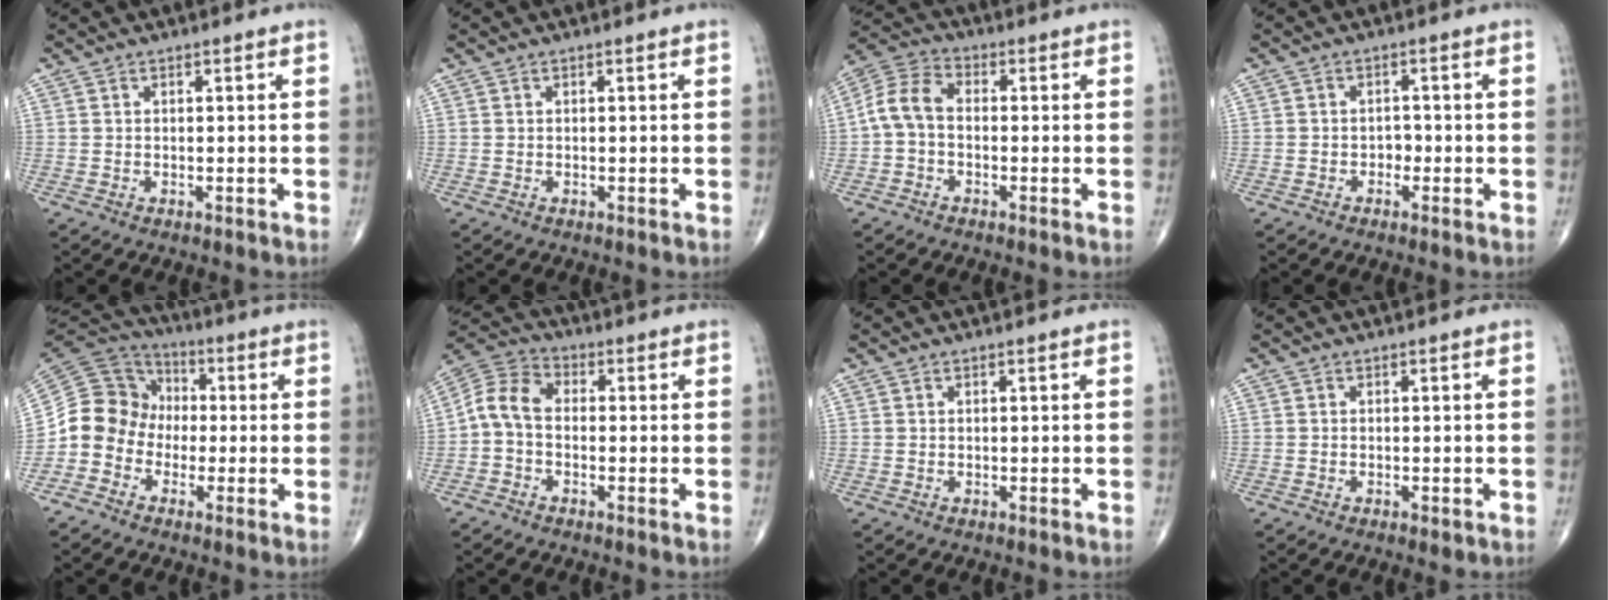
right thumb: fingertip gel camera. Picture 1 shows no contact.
{"total": 0.0}
{"total": 7.2, "force": [-0.8, 4.8, 5.4], "torque": [-0.104, 0.025, -0.030]}
{"total": 1.6, "force": [-0.7, 1.3, 0.7], "torque": [0.001, 0.007, -0.018]}
{"total": 11.0, "force": [-2.6, 9.8, 4.0], "torque": [-0.059, 0.058, -0.060]}
{"total": 7.2, "force": [-1.0, 4.9, 5.2], "torque": [-0.095, 0.026, -0.036]}
{"total": 0.0}
{"total": 0.9, "force": [-0.4, 0.4, 0.7], "torque": [-0.015, -0.003, -0.006]}